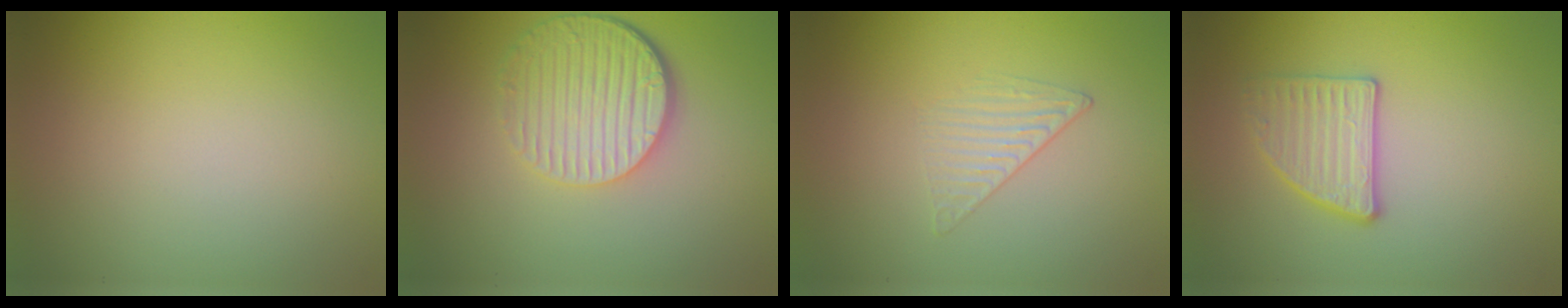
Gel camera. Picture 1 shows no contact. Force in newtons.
{"total": 5.6, "press": 4.1, "slide": 3.8}
{"total": 1.3, "press": 0.4, "slide": 1.2}
{"total": 2.7, "press": 2.6, "slide": 0.8}